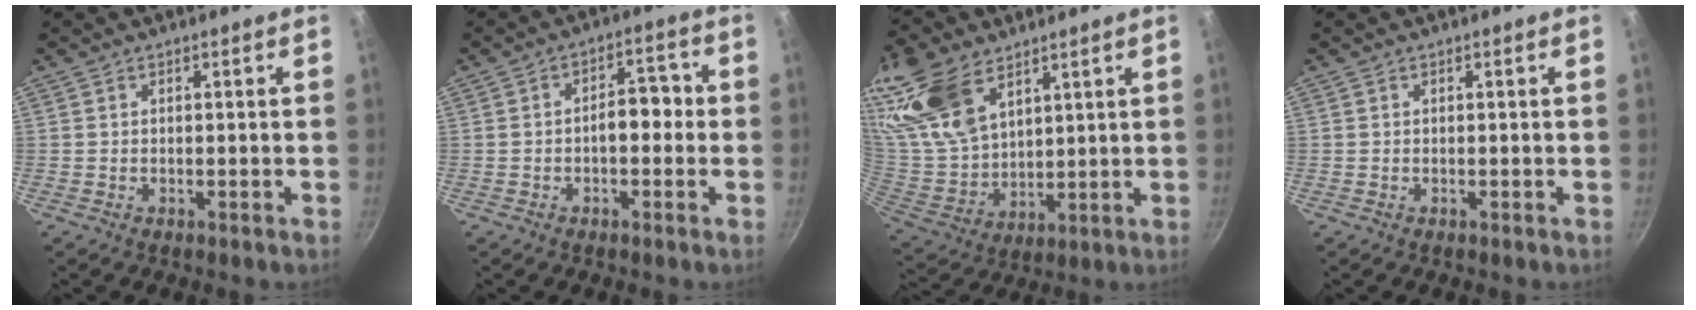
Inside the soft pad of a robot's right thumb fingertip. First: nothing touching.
{"total": 5.8, "force": [-0.8, 3.4, 4.6], "torque": [-0.036, 0.025, -0.019]}
{"total": 19.8, "force": [11.3, 11.5, 11.4], "torque": [-0.229, -0.030, 0.236]}
{"total": 0.0}